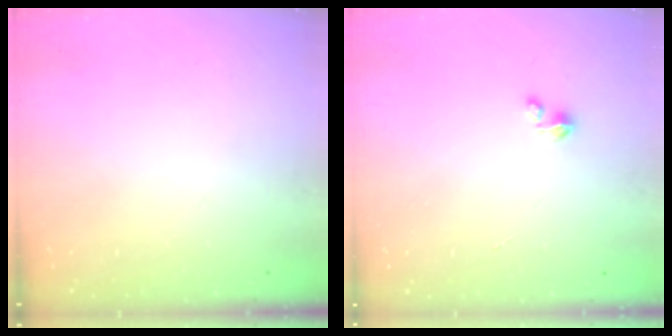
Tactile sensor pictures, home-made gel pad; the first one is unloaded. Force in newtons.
{"total": 1.4, "press": 1.4, "slide": 0.2}